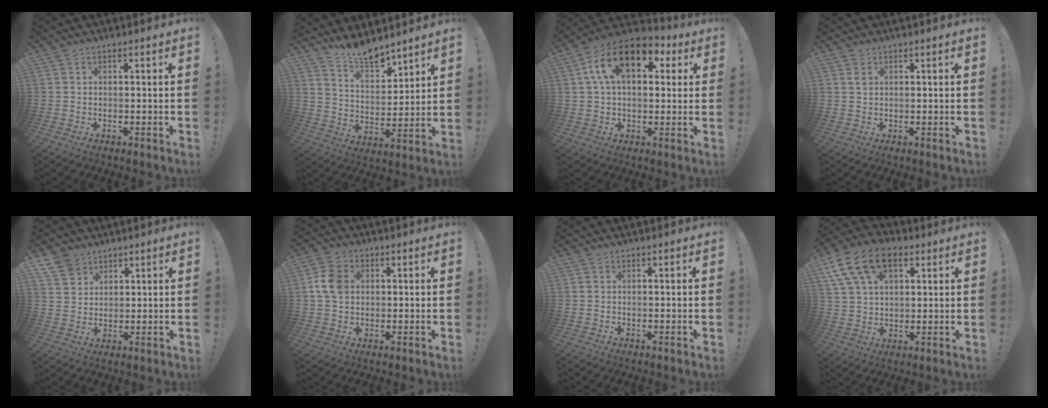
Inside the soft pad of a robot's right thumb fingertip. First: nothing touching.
{"total": 10.2, "force": [9.3, 2.9, 3.1], "torque": [-0.062, -0.075, 0.175]}
{"total": 16.4, "force": [6.1, 9.3, 12.1], "torque": [-0.211, -0.005, 0.107]}
{"total": 1.3, "force": [0.7, 0.8, 0.6], "torque": [-0.005, -0.004, 0.012]}
{"total": 7.1, "force": [5.0, 4.8, 1.5], "torque": [-0.031, -0.029, 0.098]}
{"total": 8.1, "force": [1.2, 6.3, 4.9], "torque": [-0.090, 0.010, 0.025]}
{"total": 0.0}
{"total": 15.2, "force": [7.2, 9.4, 9.5], "torque": [-0.174, -0.025, 0.132]}